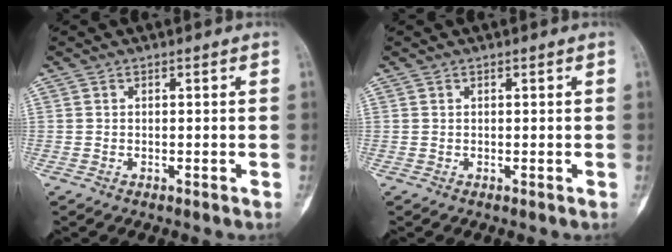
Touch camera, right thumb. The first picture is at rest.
{"total": 0.0}